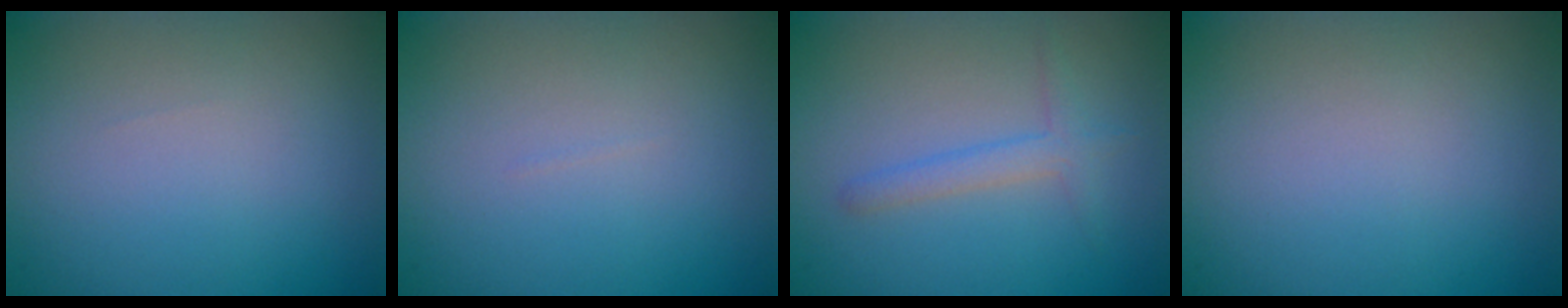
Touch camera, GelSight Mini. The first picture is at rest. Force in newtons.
{"total": 0.0}
{"total": 1.8, "press": 1.8, "slide": 0.1}
{"total": 0.0}